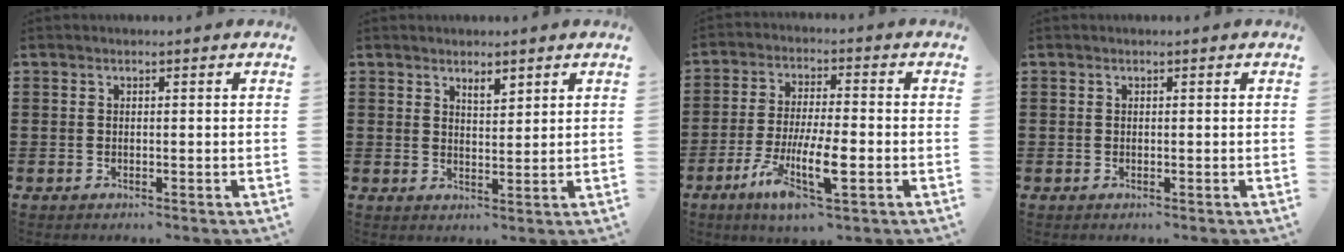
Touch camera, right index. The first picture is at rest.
{"total": 2.5, "force": [2.1, 0.8, 1.1], "torque": [-0.016, 0.000, 0.036]}
{"total": 9.6, "force": [-4.0, 2.3, 8.4], "torque": [-0.175, -0.008, -0.077]}
{"total": 0.0}